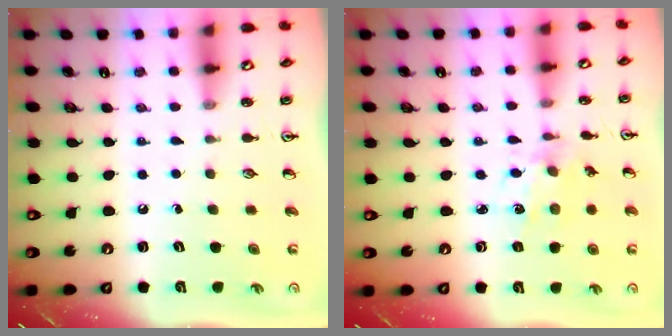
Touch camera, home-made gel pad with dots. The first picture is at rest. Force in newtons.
{"total": 3.4, "press": 3.3, "slide": 0.9}